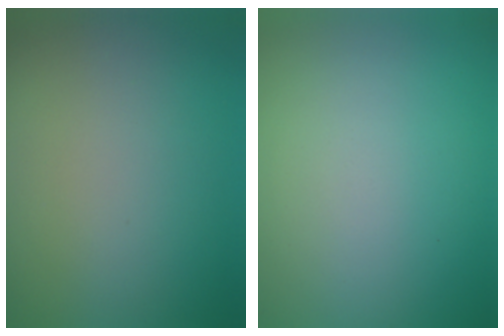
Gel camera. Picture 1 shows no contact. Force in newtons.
{"total": 0.0}